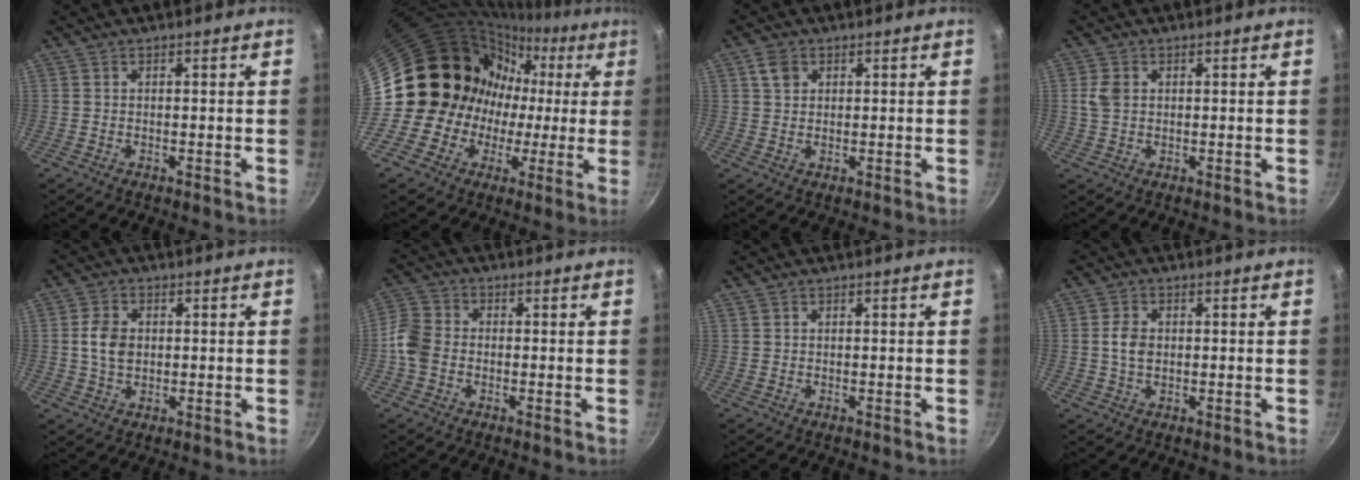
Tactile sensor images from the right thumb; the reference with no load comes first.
{"total": 19.6, "force": [0.4, 18.1, 7.7], "torque": [-0.092, 0.050, 0.008]}
{"total": 3.3, "force": [1.3, 2.5, 1.7], "torque": [-0.021, 0.000, 0.024]}
{"total": 3.4, "force": [0.6, 2.6, 2.1], "torque": [-0.038, 0.003, 0.011]}
{"total": 5.5, "force": [0.4, 4.0, 3.7], "torque": [-0.060, 0.006, 0.006]}
{"total": 6.2, "force": [-1.5, 5.0, 3.5], "torque": [-0.064, 0.016, -0.046]}
{"total": 0.0}
{"total": 3.9, "force": [0.2, 2.8, 2.7], "torque": [-0.046, 0.005, 0.002]}